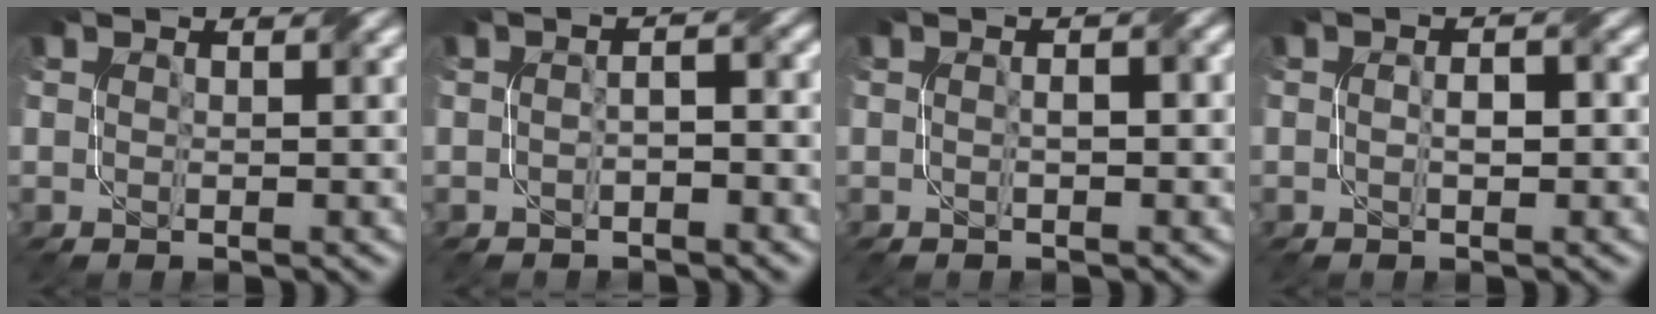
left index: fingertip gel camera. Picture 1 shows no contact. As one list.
[{"total": 1.8, "force": [-0.9, 0.5, 1.5], "torque": [-0.027, 0.005, -0.016]}, {"total": 1.9, "force": [0.2, 0.7, 1.7], "torque": [-0.019, 0.001, -0.004]}, {"total": 1.6, "force": [-0.3, 0.6, 1.5], "torque": [-0.026, 0.006, -0.004]}]